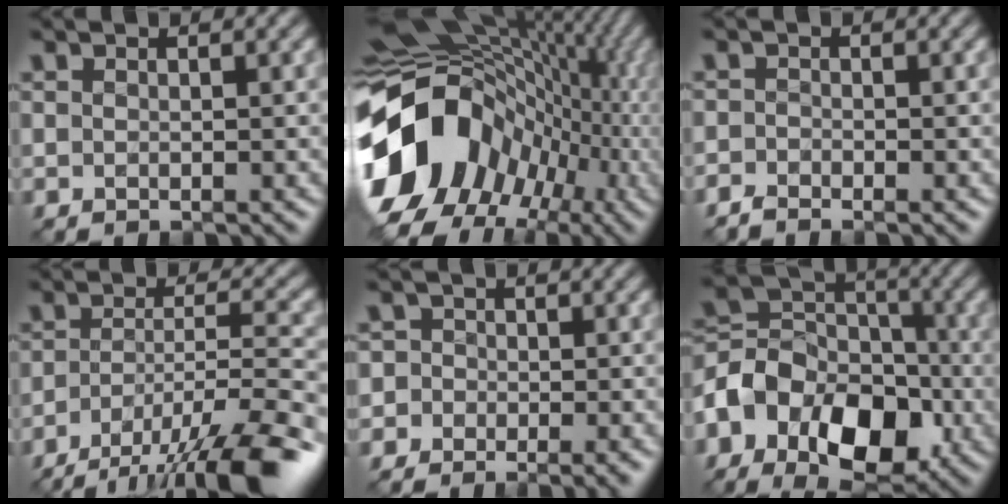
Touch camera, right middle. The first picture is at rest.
{"total": 16.1, "force": [-2.1, 12.9, 9.4], "torque": [-0.170, 0.012, -0.052]}
{"total": 1.3, "force": [-1.2, 0.4, 0.4], "torque": [-0.006, -0.004, -0.029]}
{"total": 11.3, "force": [-7.7, 3.1, 7.6], "torque": [-0.136, -0.016, -0.121]}
{"total": 4.7, "force": [-2.8, 3.5, 1.5], "torque": [0.014, 0.009, -0.063]}
{"total": 12.2, "force": [-4.8, 8.1, 7.8], "torque": [-0.150, -0.001, -0.089]}